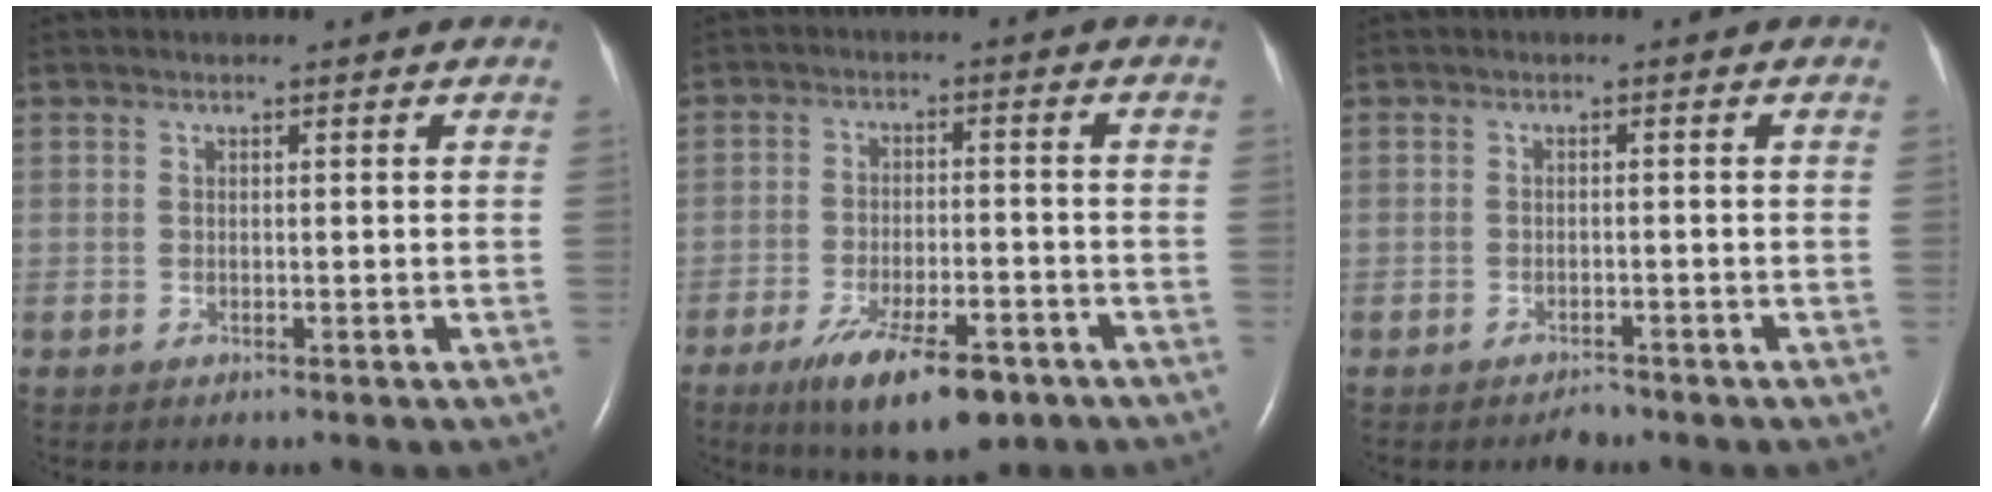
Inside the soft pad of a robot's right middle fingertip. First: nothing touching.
{"total": 11.6, "force": [-7.4, 3.3, 8.3], "torque": [-0.139, -0.015, -0.117]}
{"total": 1.1, "force": [-1.1, 0.2, 0.1], "torque": [-0.003, 0.000, -0.017]}